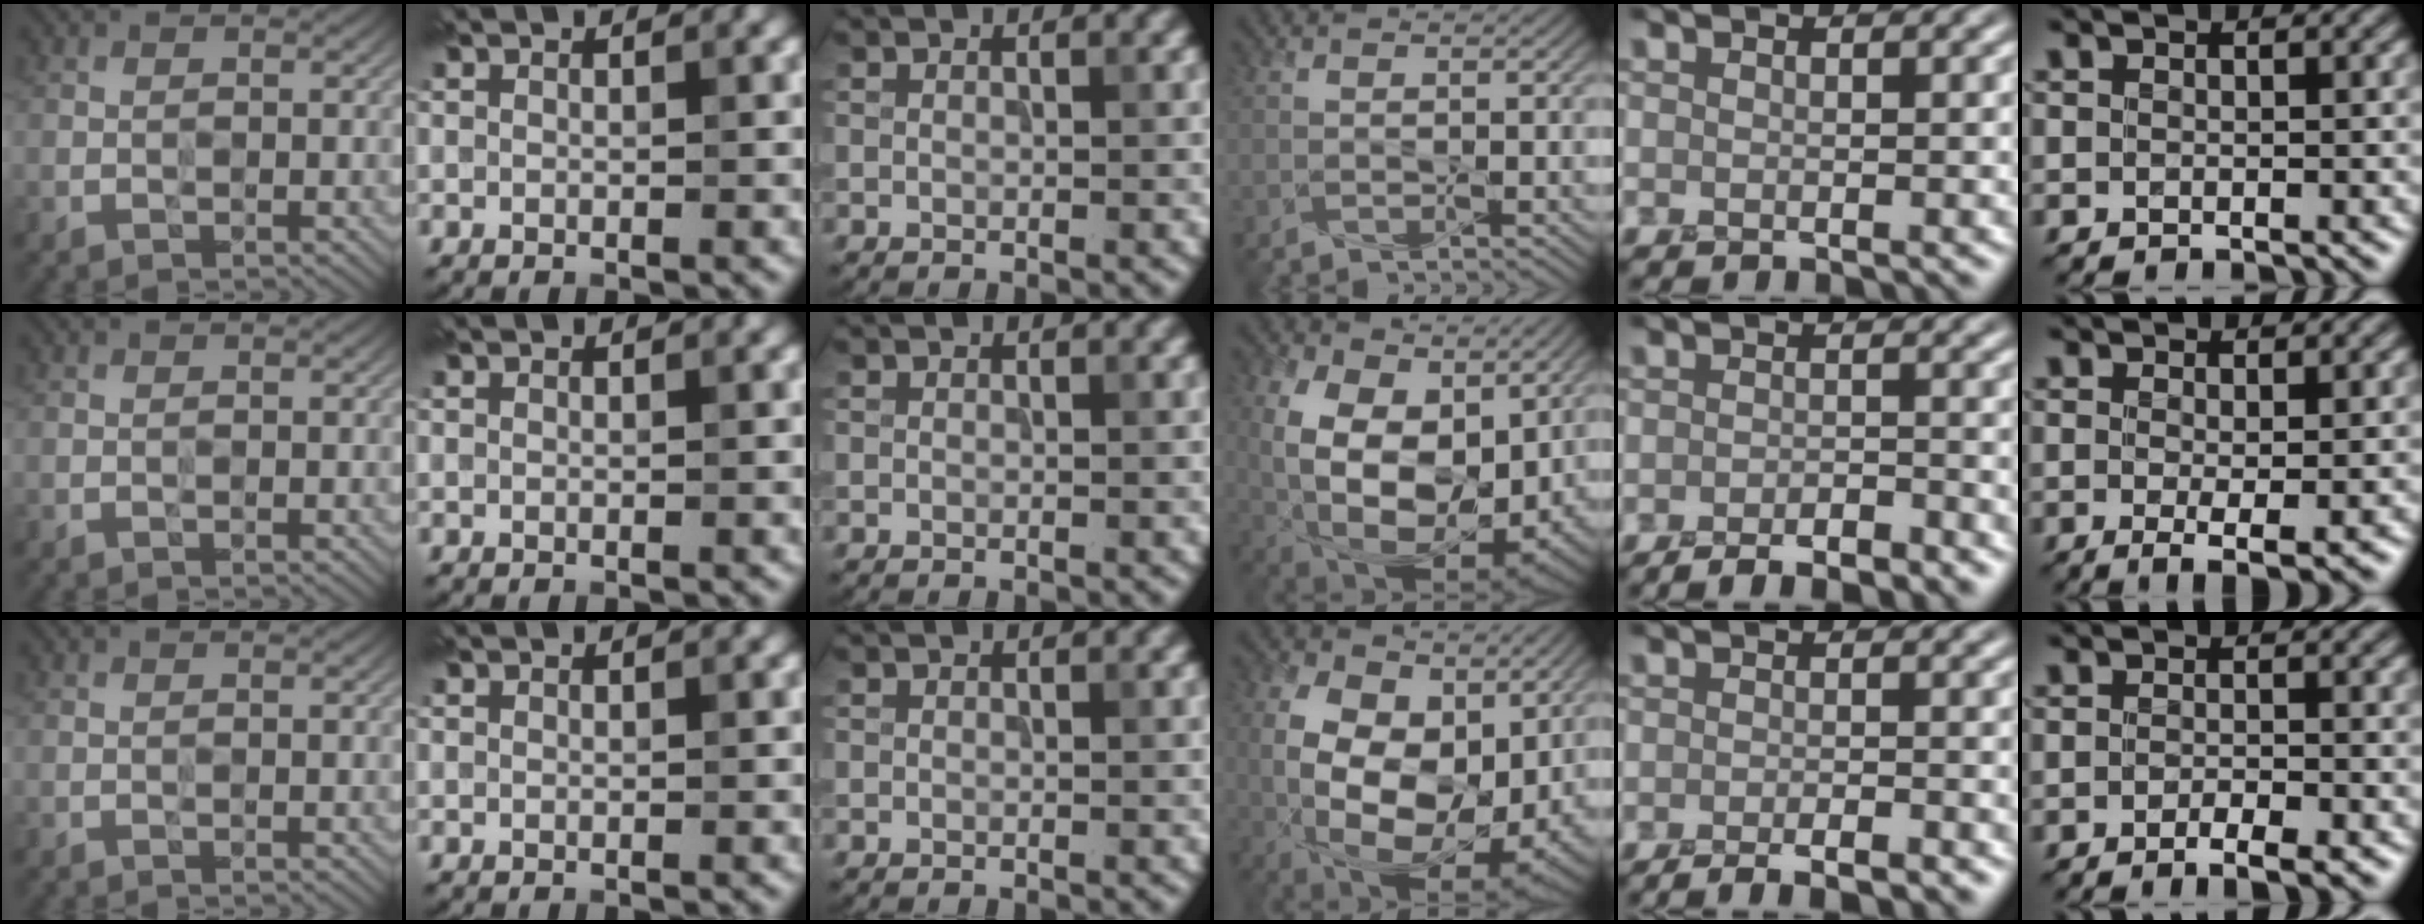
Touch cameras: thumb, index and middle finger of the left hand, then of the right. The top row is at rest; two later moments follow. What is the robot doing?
{"motion": "screw", "object": "toothpaste"}